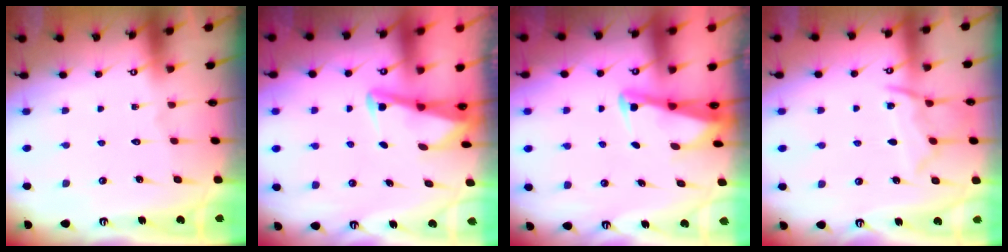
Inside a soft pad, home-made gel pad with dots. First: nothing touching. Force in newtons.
{"total": 2.8, "press": 2.8, "slide": 0.4}
{"total": 2.6, "press": 2.6, "slide": 0.2}
{"total": 9.5, "press": 9.4, "slide": 0.8}